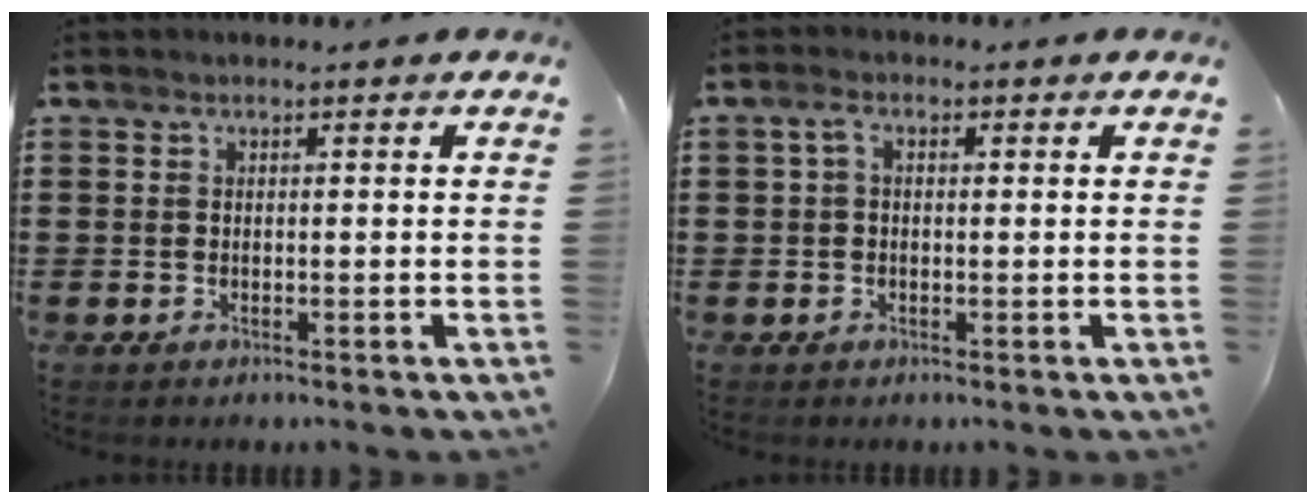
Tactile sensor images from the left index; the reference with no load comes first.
{"total": 2.2, "force": [0.2, 1.1, 1.9], "torque": [-0.039, 0.008, 0.001]}